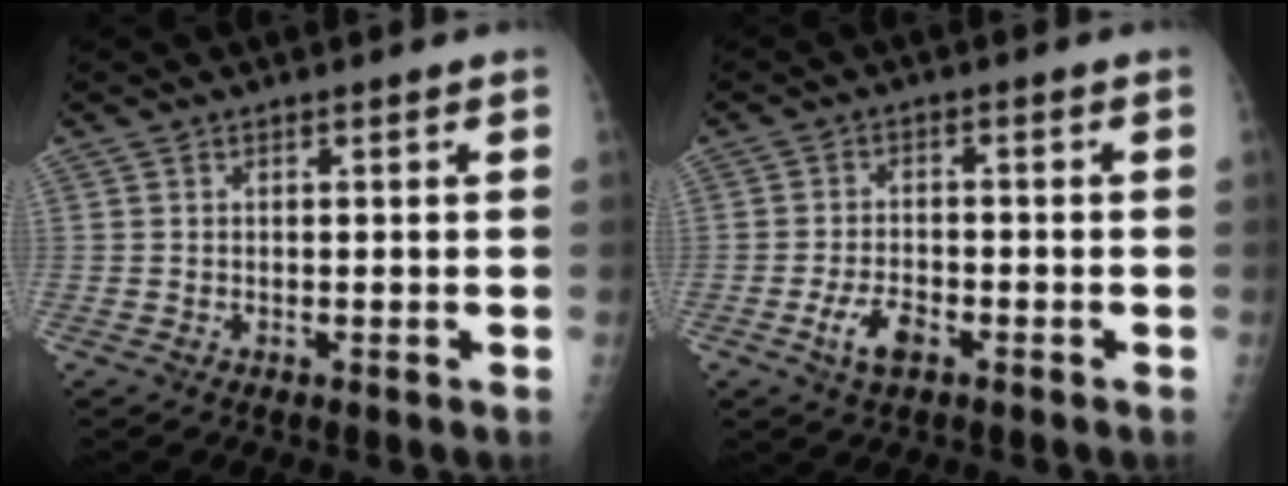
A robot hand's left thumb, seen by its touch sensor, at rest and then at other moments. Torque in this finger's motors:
{"motor_torque": [-0.19, 0.20, 0.34, -0.03, 0.00]}